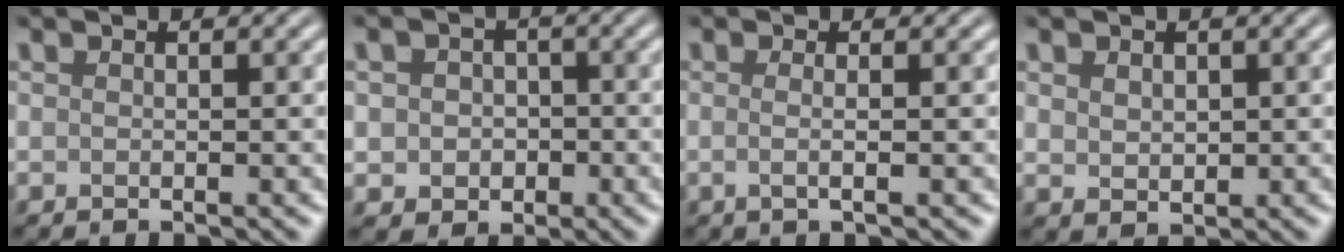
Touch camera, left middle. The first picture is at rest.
{"total": 3.2, "force": [-0.3, 2.9, 1.4], "torque": [-0.012, -0.005, -0.010]}
{"total": 1.9, "force": [-0.1, 0.7, 1.7], "torque": [-0.024, -0.004, -0.013]}
{"total": 1.5, "force": [0.6, 1.1, 0.9], "torque": [-0.017, -0.003, 0.015]}